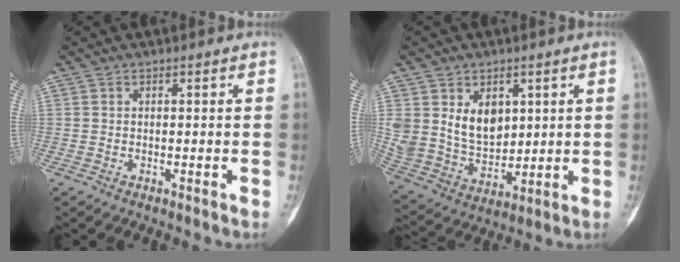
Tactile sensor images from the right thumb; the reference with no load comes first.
{"total": 12.1, "force": [3.9, 8.7, 7.6], "torque": [-0.109, -0.023, 0.094]}